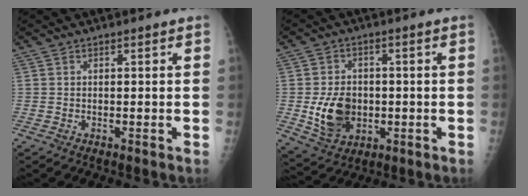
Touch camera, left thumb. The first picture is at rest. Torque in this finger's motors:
{"motor_torque": [0.57, -0.18, 0.93, 0.05, 0.07]}